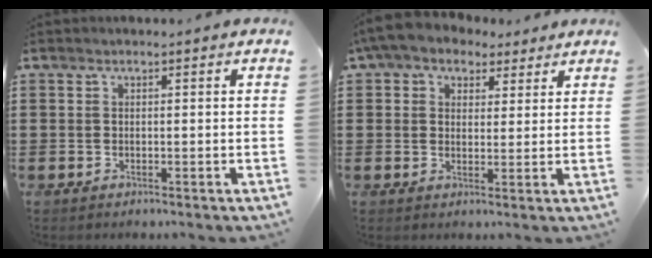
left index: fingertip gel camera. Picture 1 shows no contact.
{"total": 5.1, "force": [3.6, 3.1, 1.9], "torque": [-0.057, 0.001, 0.066]}